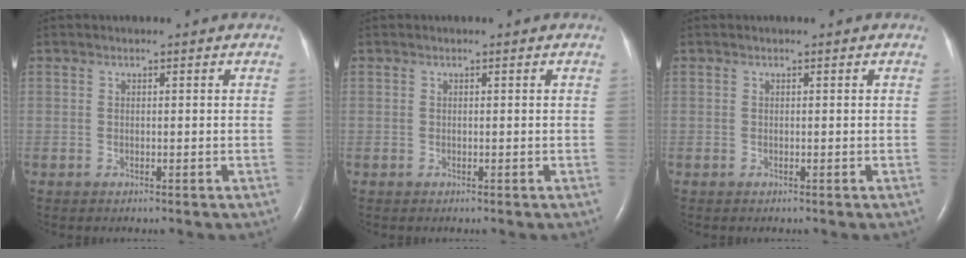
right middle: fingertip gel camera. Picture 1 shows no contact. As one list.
[{"total": 0.0}, {"total": 0.0}]